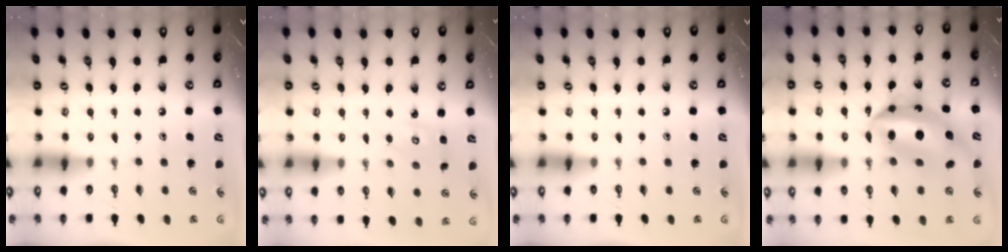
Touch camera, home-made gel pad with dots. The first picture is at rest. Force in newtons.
{"total": 2.9, "press": 2.9, "slide": 0.3}
{"total": 0.0}
{"total": 18.1, "press": 18.1, "slide": 1.3}